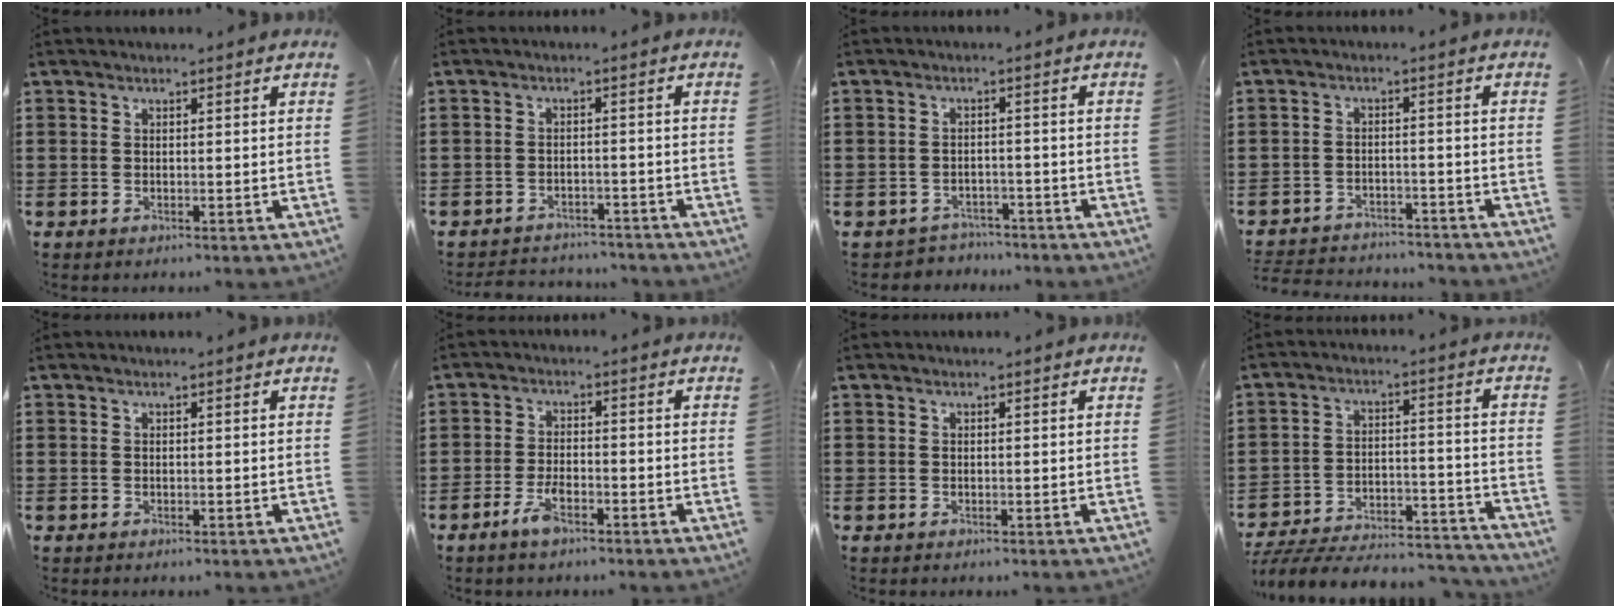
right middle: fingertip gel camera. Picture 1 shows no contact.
{"total": 2.6, "force": [-2.5, 0.4, 0.0], "torque": [-0.007, -0.002, -0.054]}
{"total": 2.5, "force": [-2.5, 0.5, -0.3], "torque": [-0.004, 0.000, -0.057]}
{"total": 3.2, "force": [-3.2, 0.4, 0.0], "torque": [-0.006, 0.001, -0.069]}
{"total": 0.0}
{"total": 4.1, "force": [-2.5, 1.3, 2.9], "torque": [-0.070, 0.000, -0.052]}
{"total": 0.0}
{"total": 6.8, "force": [-6.4, 1.2, 1.9], "torque": [-0.043, 0.005, -0.130]}